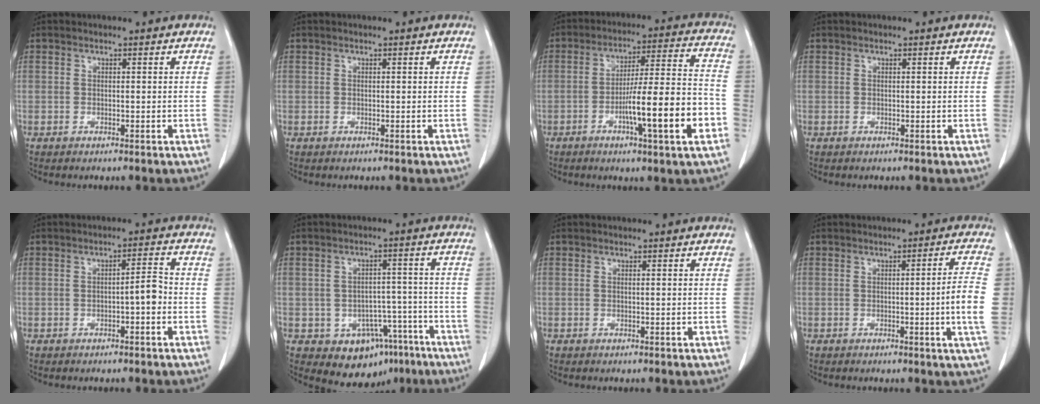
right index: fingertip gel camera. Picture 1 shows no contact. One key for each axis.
{"total": 0.0}
{"total": 14.5, "fx": -5.0, "fy": 0.3, "fz": 13.6, "tx": -0.218, "ty": 0.003, "tz": -0.076}
{"total": 0.0}
{"total": 3.1, "fx": -0.9, "fy": 0.5, "fz": 2.9, "tx": -0.037, "ty": 0.006, "tz": -0.015}
{"total": 9.9, "fx": -5.6, "fy": 7.2, "fz": 3.8, "tx": -0.025, "ty": 0.031, "tz": -0.068}
{"total": 0.0}
{"total": 5.3, "fx": -0.8, "fy": -1.3, "fz": 5.1, "tx": -0.067, "ty": -0.007, "tz": -0.014}